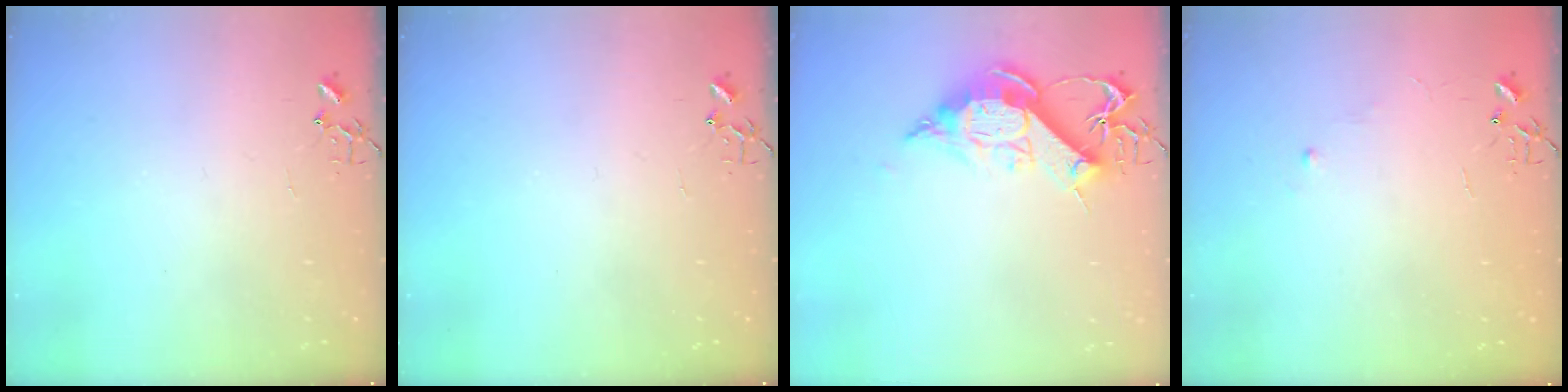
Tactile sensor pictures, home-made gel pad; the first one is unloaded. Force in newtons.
{"total": 0.0}
{"total": 13.0, "press": 13.0, "slide": 1.1}
{"total": 4.4, "press": 4.4, "slide": 0.6}